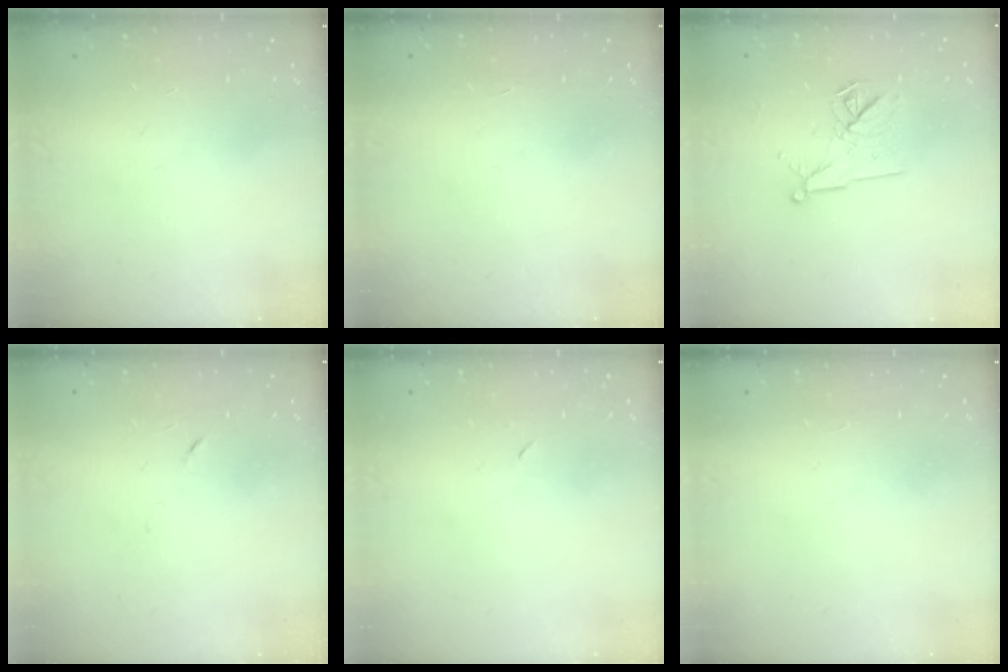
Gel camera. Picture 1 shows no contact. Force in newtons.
{"total": 1.7, "press": 1.7, "slide": 0.1}
{"total": 11.3, "press": 11.3, "slide": 0.4}
{"total": 4.5, "press": 4.5, "slide": 0.6}
{"total": 2.3, "press": 2.0, "slide": 1.2}
{"total": 1.7, "press": 1.6, "slide": 0.1}